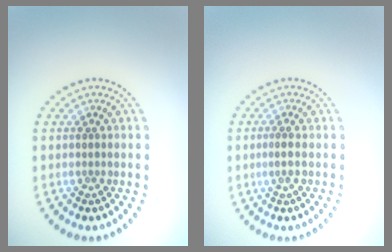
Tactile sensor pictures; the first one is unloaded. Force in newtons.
{"total": 1.1, "press": 1.0, "slide": 0.5}